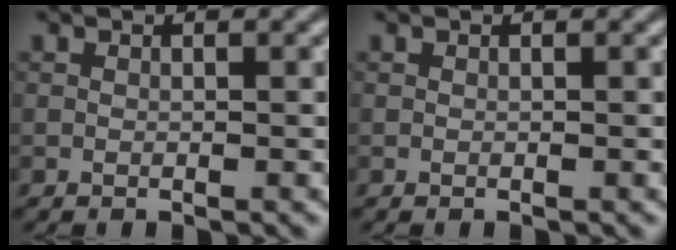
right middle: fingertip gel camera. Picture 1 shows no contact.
{"total": 0.0}